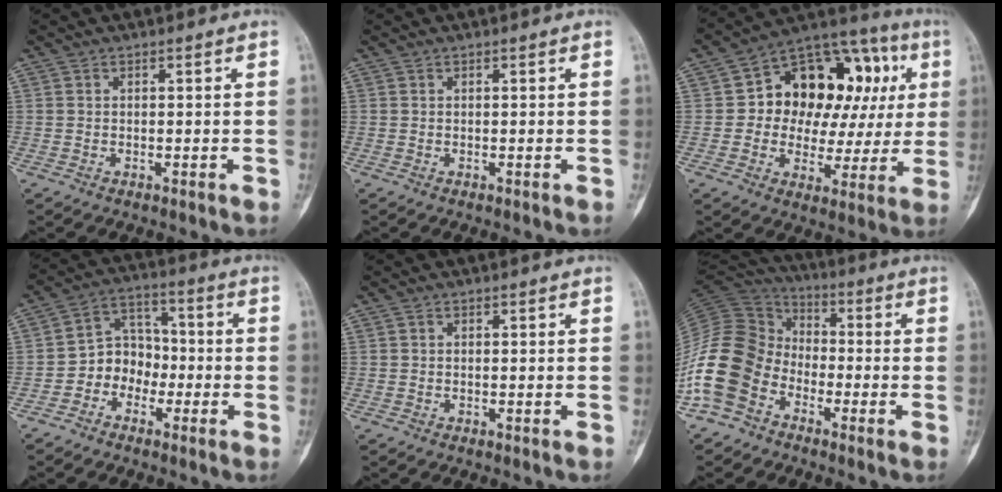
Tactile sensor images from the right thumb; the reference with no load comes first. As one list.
[{"total": 0.0}, {"total": 22.9, "force": [4.6, 14.6, 17.0], "torque": [-0.173, 0.039, 0.067]}, {"total": 8.1, "force": [-2.9, 6.8, 3.4], "torque": [-0.021, 0.044, -0.065]}, {"total": 0.0}, {"total": 16.5, "force": [-7.2, 12.3, 8.3], "torque": [-0.165, 0.063, -0.154]}]